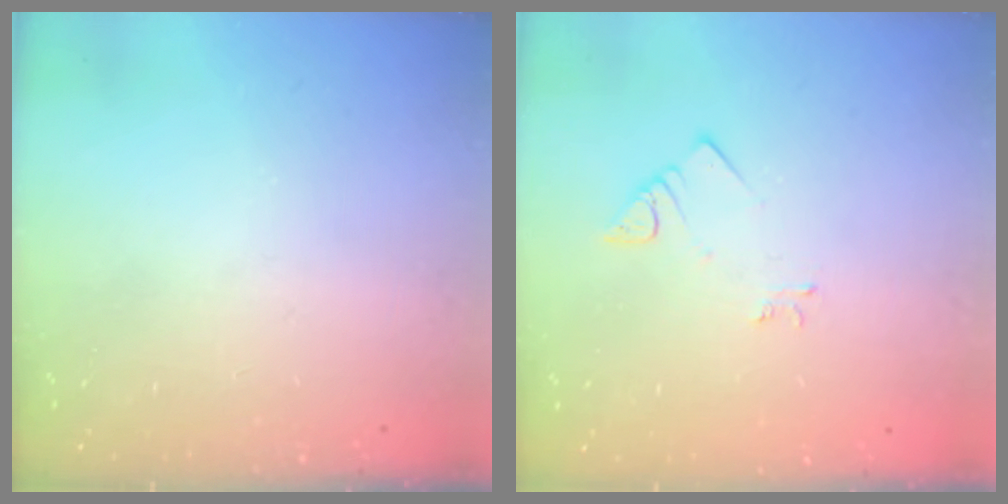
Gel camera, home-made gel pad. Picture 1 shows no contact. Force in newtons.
{"total": 2.9, "press": 2.9, "slide": 0.3}